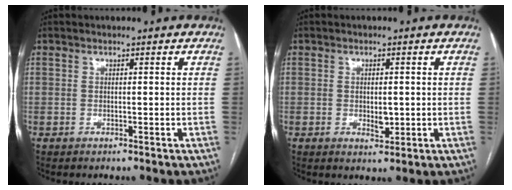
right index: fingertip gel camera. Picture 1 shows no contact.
{"total": 2.5, "force": [-0.2, 1.2, 2.2], "torque": [-0.038, -0.003, 0.001]}